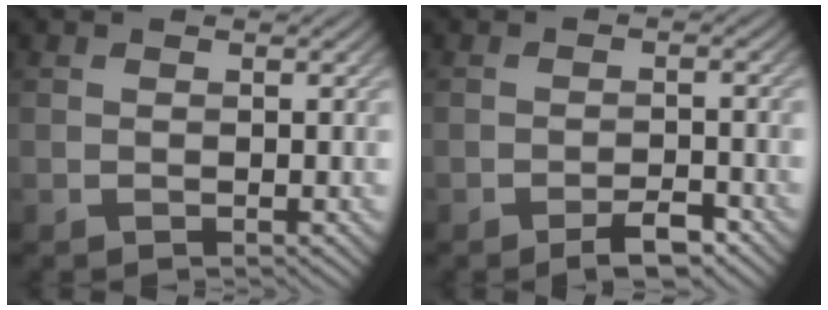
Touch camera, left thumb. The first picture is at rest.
{"total": 3.1, "force": [-2.2, 0.8, 2.0], "torque": [-0.030, 0.005, -0.038]}